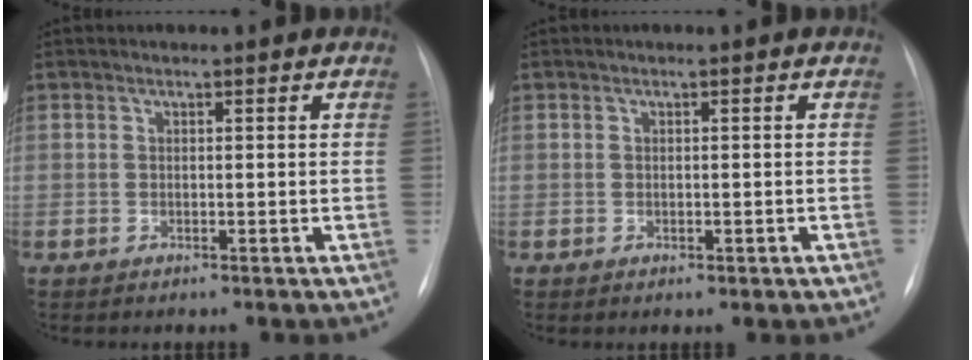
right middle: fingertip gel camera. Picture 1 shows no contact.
{"total": 1.1, "force": [-0.5, 0.6, 0.8], "torque": [-0.012, -0.002, 0.000]}